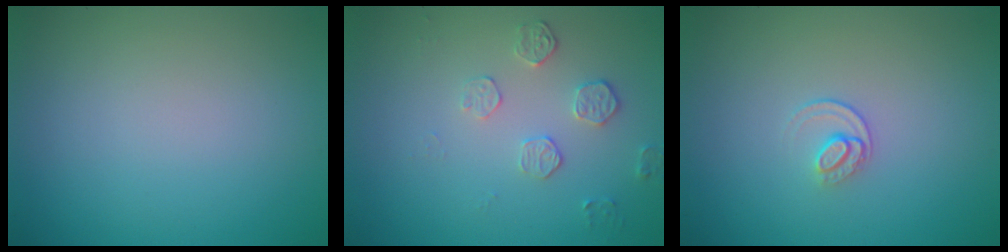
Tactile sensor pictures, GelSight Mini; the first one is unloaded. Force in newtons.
{"total": 1.8, "press": 1.2, "slide": 1.3}
{"total": 1.2, "press": 0.8, "slide": 0.9}